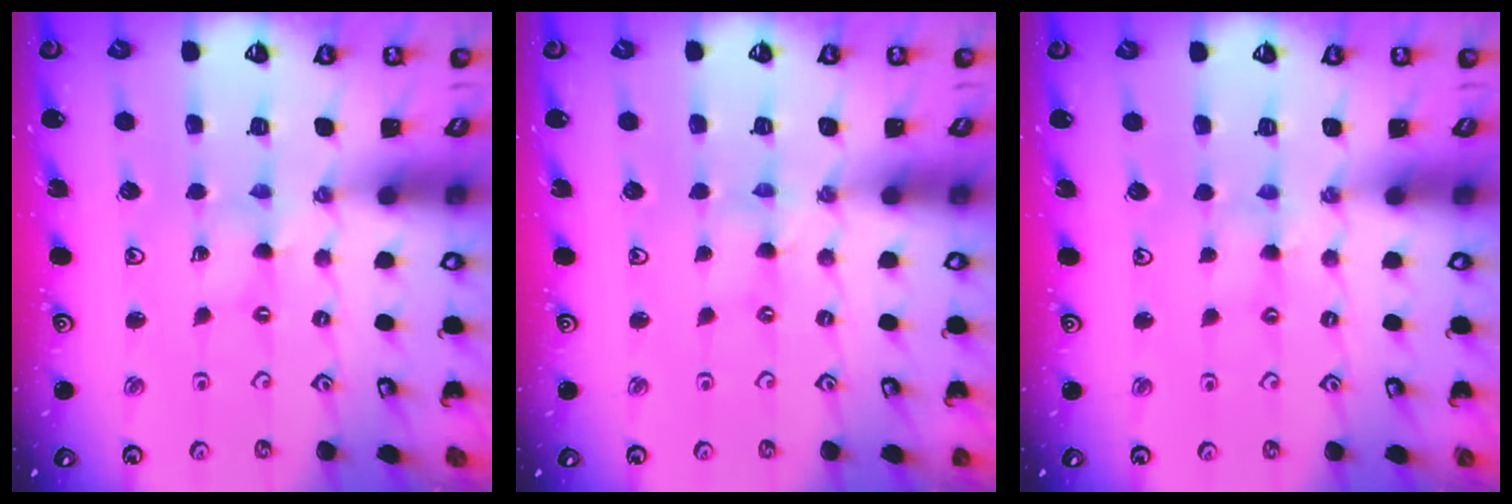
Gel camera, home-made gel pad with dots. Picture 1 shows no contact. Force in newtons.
{"total": 0.0}
{"total": 2.4, "press": 2.4, "slide": 0.4}